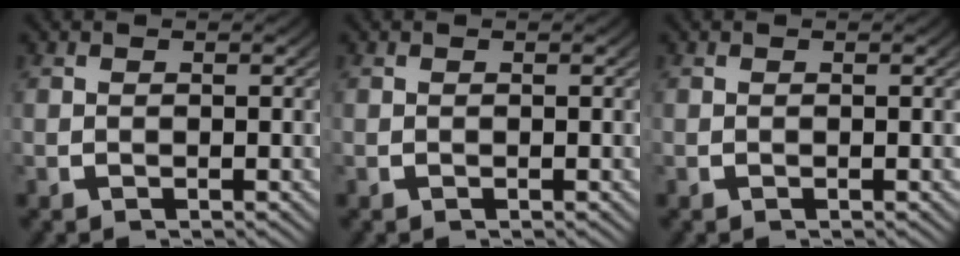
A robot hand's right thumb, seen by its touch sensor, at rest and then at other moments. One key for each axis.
{"total": 0.0}
{"total": 0.0}